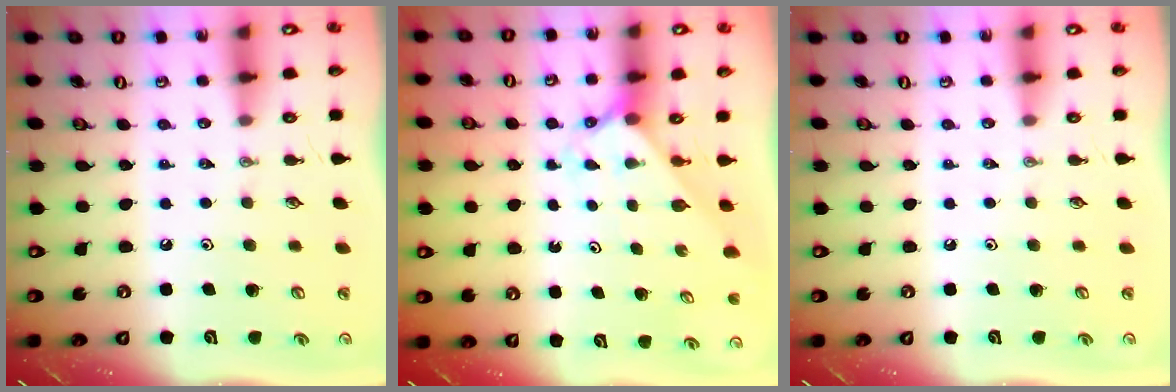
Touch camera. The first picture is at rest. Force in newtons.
{"total": 2.1, "press": 2.1, "slide": 0.2}
{"total": 0.0}